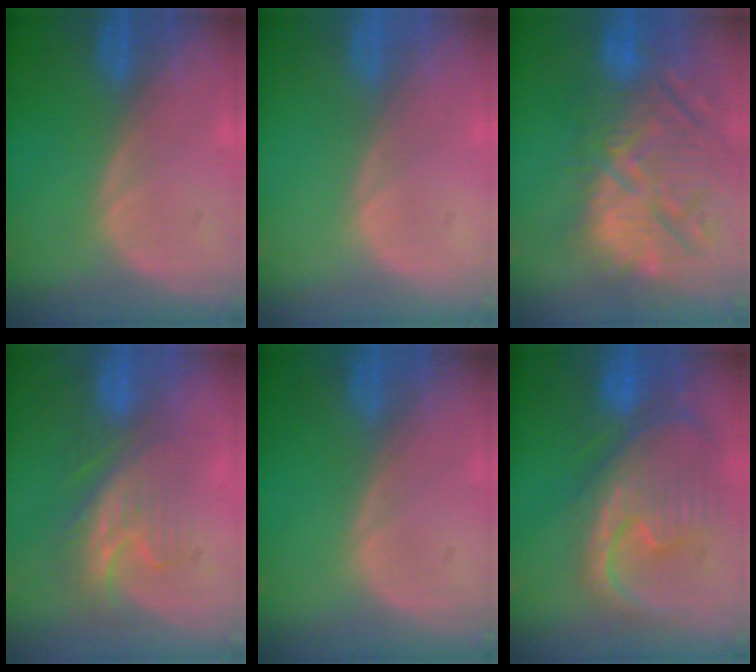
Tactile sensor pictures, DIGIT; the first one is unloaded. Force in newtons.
{"total": 0.0}
{"total": 15.0, "press": 12.9, "slide": 7.5}
{"total": 8.6, "press": 7.6, "slide": 4.0}
{"total": 0.0}
{"total": 12.5, "press": 10.6, "slide": 6.5}